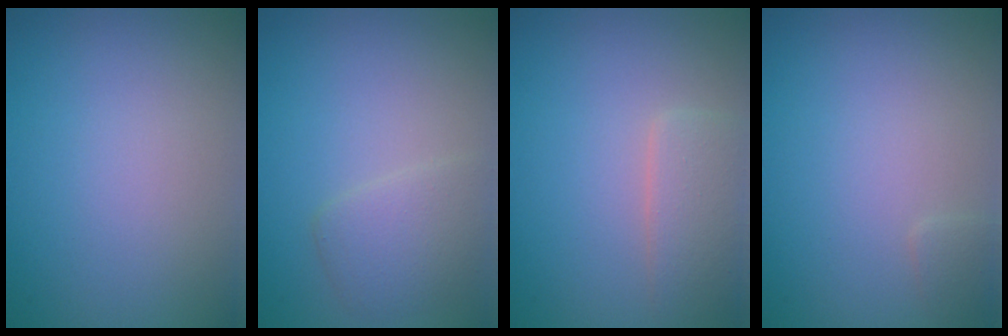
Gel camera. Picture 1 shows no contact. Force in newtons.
{"total": 2.6, "press": 2.6, "slide": 0.3}
{"total": 2.8, "press": 2.8, "slide": 0.2}
{"total": 0.8, "press": 0.8, "slide": 0.0}